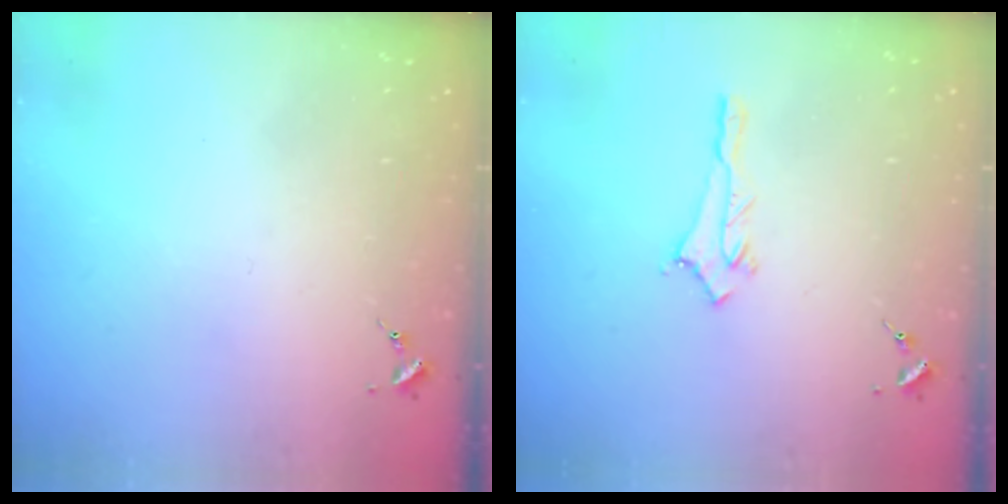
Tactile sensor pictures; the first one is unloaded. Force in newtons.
{"total": 2.8, "press": 2.8, "slide": 0.3}